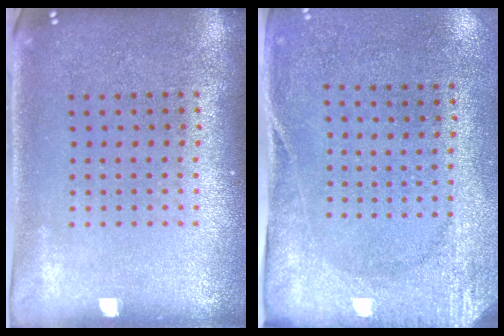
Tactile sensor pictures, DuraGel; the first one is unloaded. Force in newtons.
{"total": 2.7, "press": 2.1, "slide": 1.7}